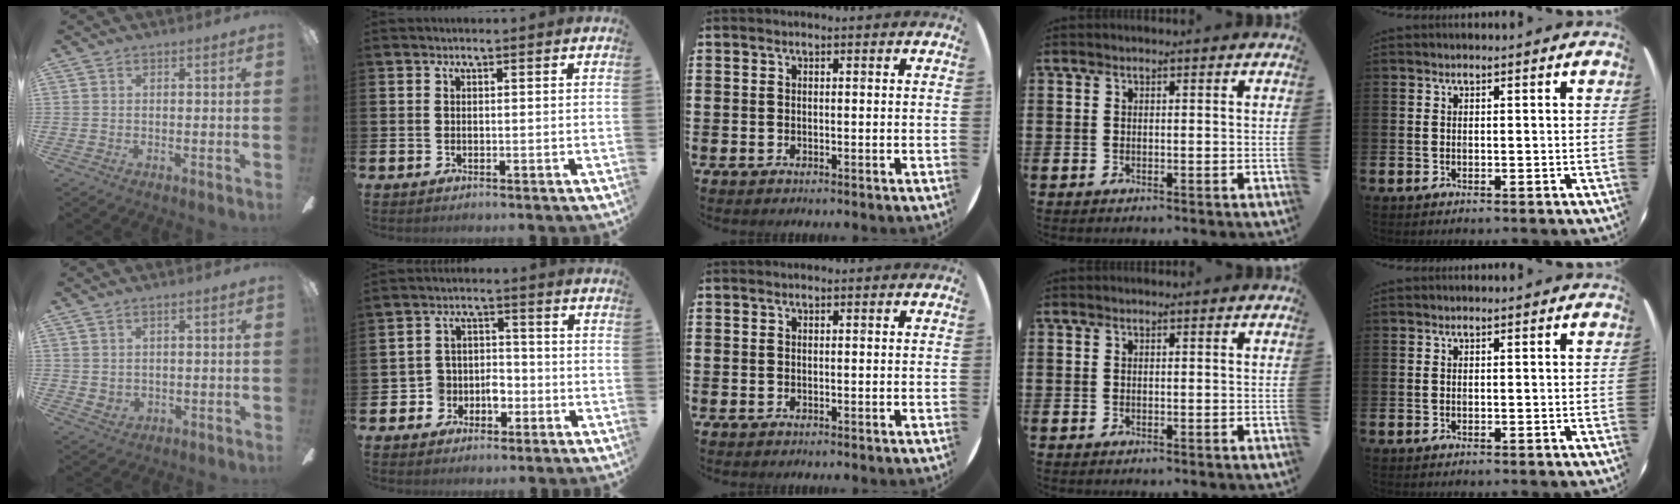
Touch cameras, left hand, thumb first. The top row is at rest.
{"thumb": {"total": 2.2, "force": [1.3, 1.6, 0.9], "torque": [-0.013, -0.005, 0.021]}, "index": {"total": 4.2, "force": [-1.7, 3.8, 0.6], "torque": [-0.033, 0.008, -0.037]}}